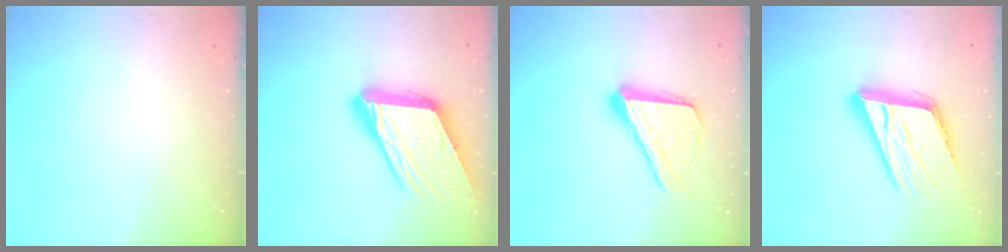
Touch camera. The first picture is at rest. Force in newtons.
{"total": 20.7, "press": 20.6, "slide": 2.1}
{"total": 17.3, "press": 17.2, "slide": 1.0}
{"total": 19.1, "press": 18.9, "slide": 2.6}